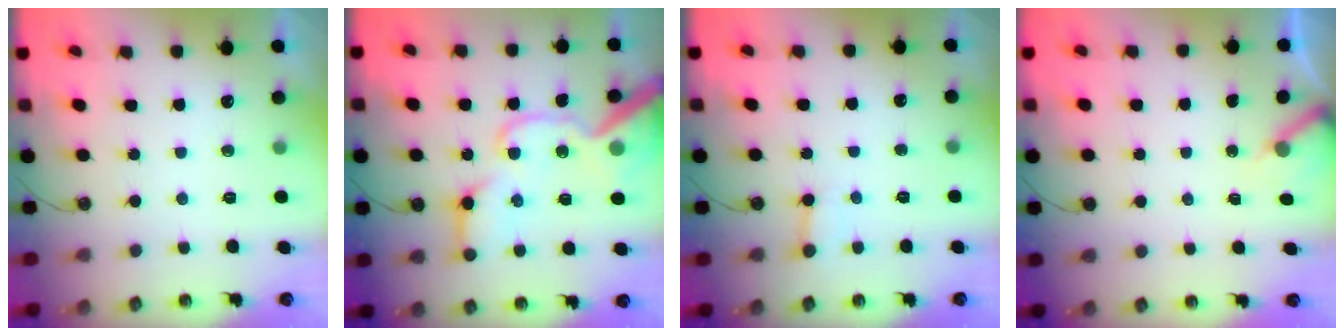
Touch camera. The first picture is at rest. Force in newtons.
{"total": 22.8, "press": 22.6, "slide": 3.0}
{"total": 2.2, "press": 2.2, "slide": 0.3}
{"total": 3.6, "press": 3.6, "slide": 0.3}